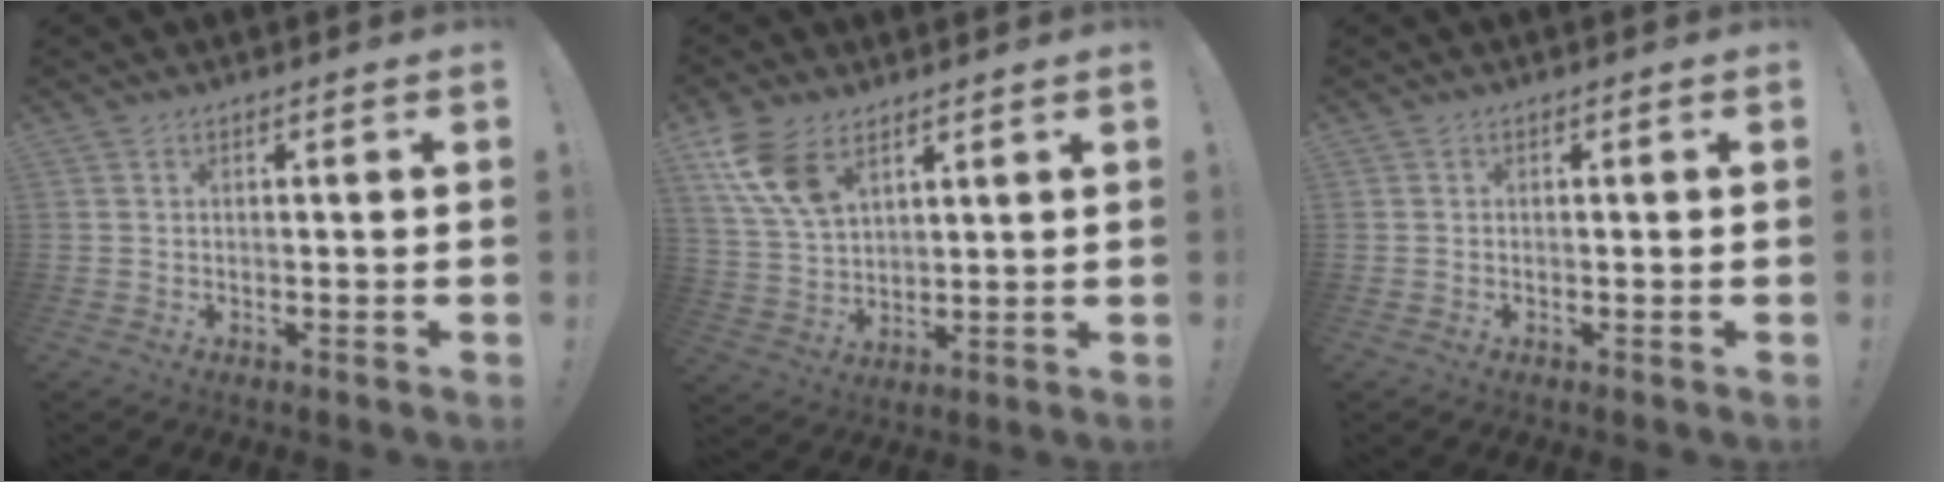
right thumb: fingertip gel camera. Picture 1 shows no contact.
{"total": 11.9, "force": [7.0, 6.5, 7.1], "torque": [-0.135, -0.024, 0.135]}
{"total": 0.0}